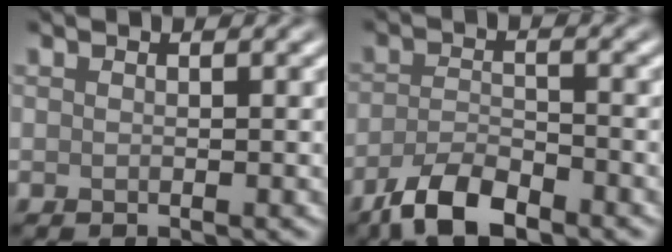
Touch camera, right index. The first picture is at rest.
{"total": 5.0, "force": [-3.6, 1.9, 2.9], "torque": [-0.053, -0.008, -0.073]}